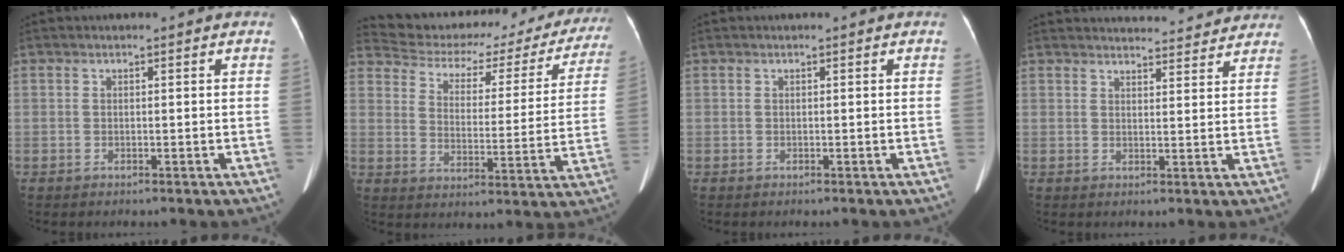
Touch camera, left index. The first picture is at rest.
{"total": 25.3, "force": [22.9, 7.4, 7.9], "torque": [-0.114, -0.041, 0.278]}
{"total": 0.0}
{"total": 14.6, "force": [14.1, 2.6, 2.9], "torque": [-0.014, 0.001, 0.160]}